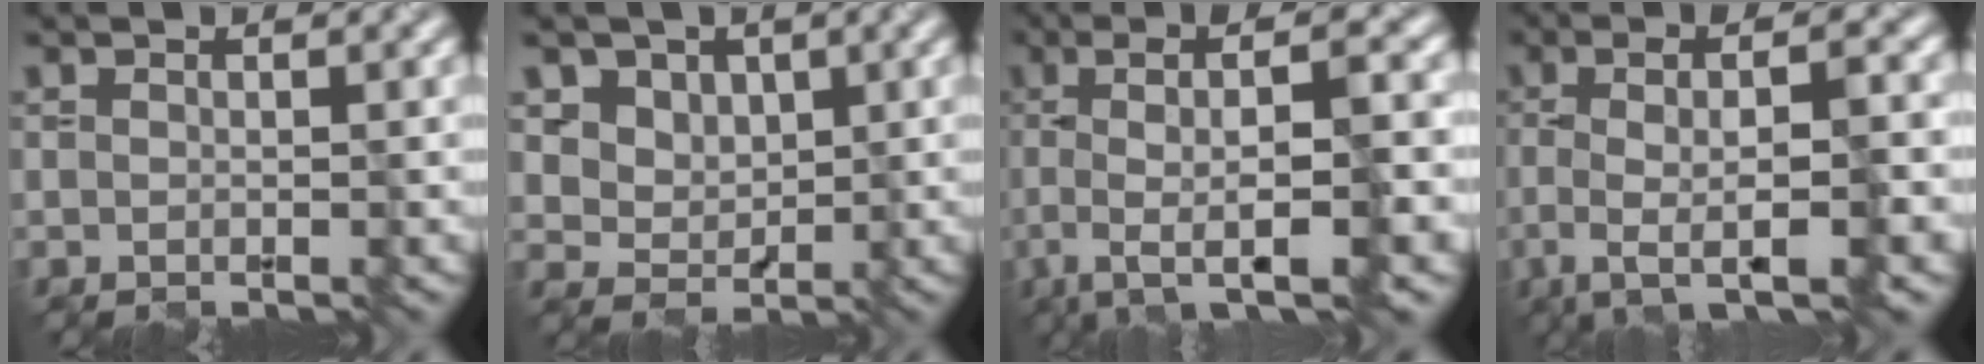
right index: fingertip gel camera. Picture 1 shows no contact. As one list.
[{"total": 4.4, "force": [2.2, 3.5, 1.5], "torque": [-0.047, -0.011, 0.054]}, {"total": 8.8, "force": [-0.9, 2.0, 8.5], "torque": [-0.112, 0.005, -0.016]}, {"total": 7.4, "force": [-1.4, 1.7, 7.0], "torque": [-0.097, -0.003, -0.024]}]